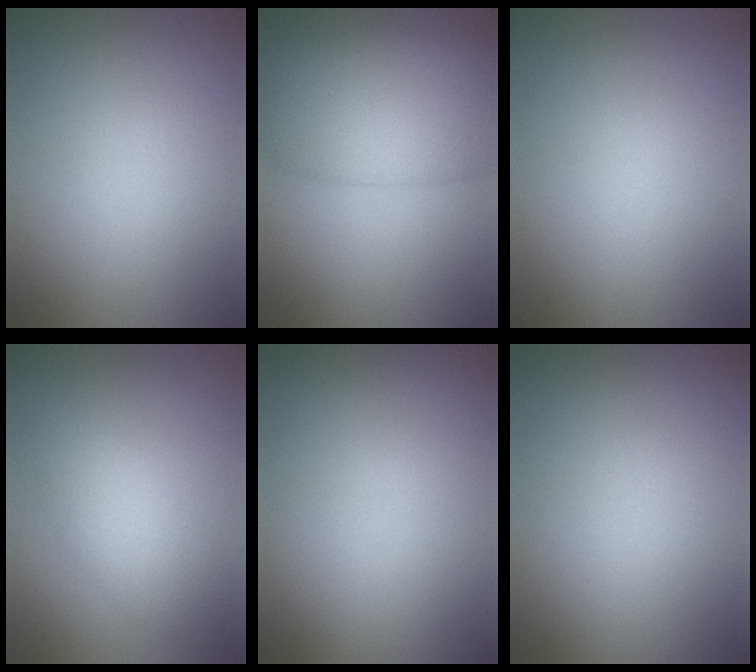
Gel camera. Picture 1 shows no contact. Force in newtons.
{"total": 8.2, "press": 8.2, "slide": 0.3}
{"total": 0.0}
{"total": 3.4, "press": 3.4, "slide": 0.1}
{"total": 0.0}
{"total": 0.0}